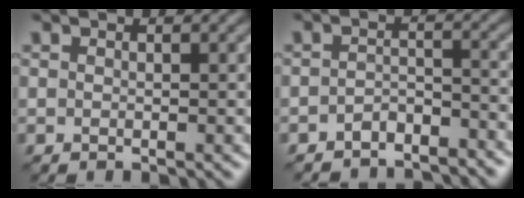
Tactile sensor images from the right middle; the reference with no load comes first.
{"total": 3.6, "force": [-3.5, 0.7, 0.6], "torque": [-0.016, 0.000, -0.065]}